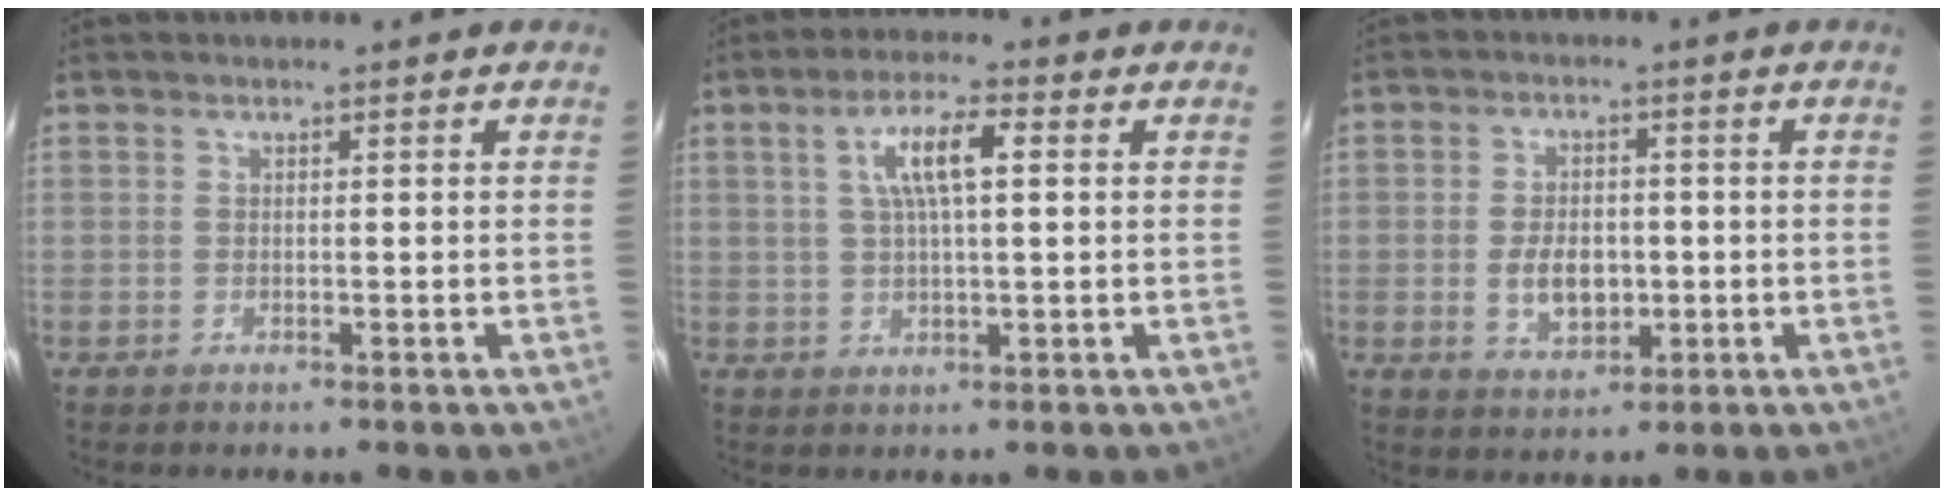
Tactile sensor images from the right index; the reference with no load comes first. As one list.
[{"total": 7.2, "force": [2.0, 1.7, 6.7], "torque": [-0.125, 0.010, 0.037]}, {"total": 6.9, "force": [-1.1, 4.4, 5.1], "torque": [-0.101, -0.002, -0.012]}]